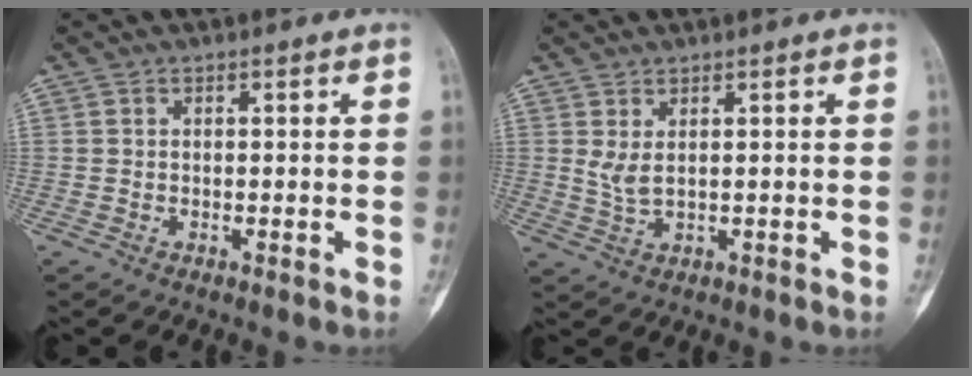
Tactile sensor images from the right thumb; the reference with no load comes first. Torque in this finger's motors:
{"motor_torque": [0.44, 0.33, 0.13, -0.17, 0.01]}